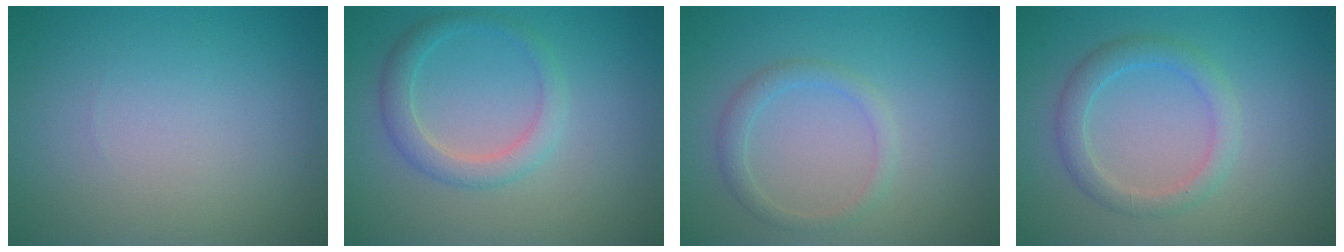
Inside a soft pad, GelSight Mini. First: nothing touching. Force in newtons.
{"total": 2.5, "press": 2.5, "slide": 0.1}
{"total": 1.6, "press": 1.6, "slide": 0.1}
{"total": 2.5, "press": 2.5, "slide": 0.0}